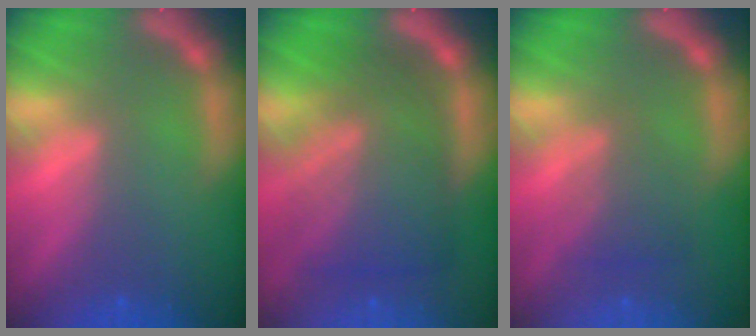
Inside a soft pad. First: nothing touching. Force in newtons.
{"total": 9.1}
{"total": 3.0}